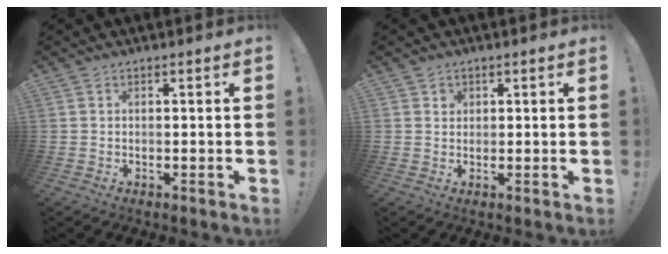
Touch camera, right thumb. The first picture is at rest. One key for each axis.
{"total": 1.2, "fx": 1.0, "fy": 0.7, "fz": 0.2, "tx": 0.010, "ty": -0.010, "tz": 0.015}